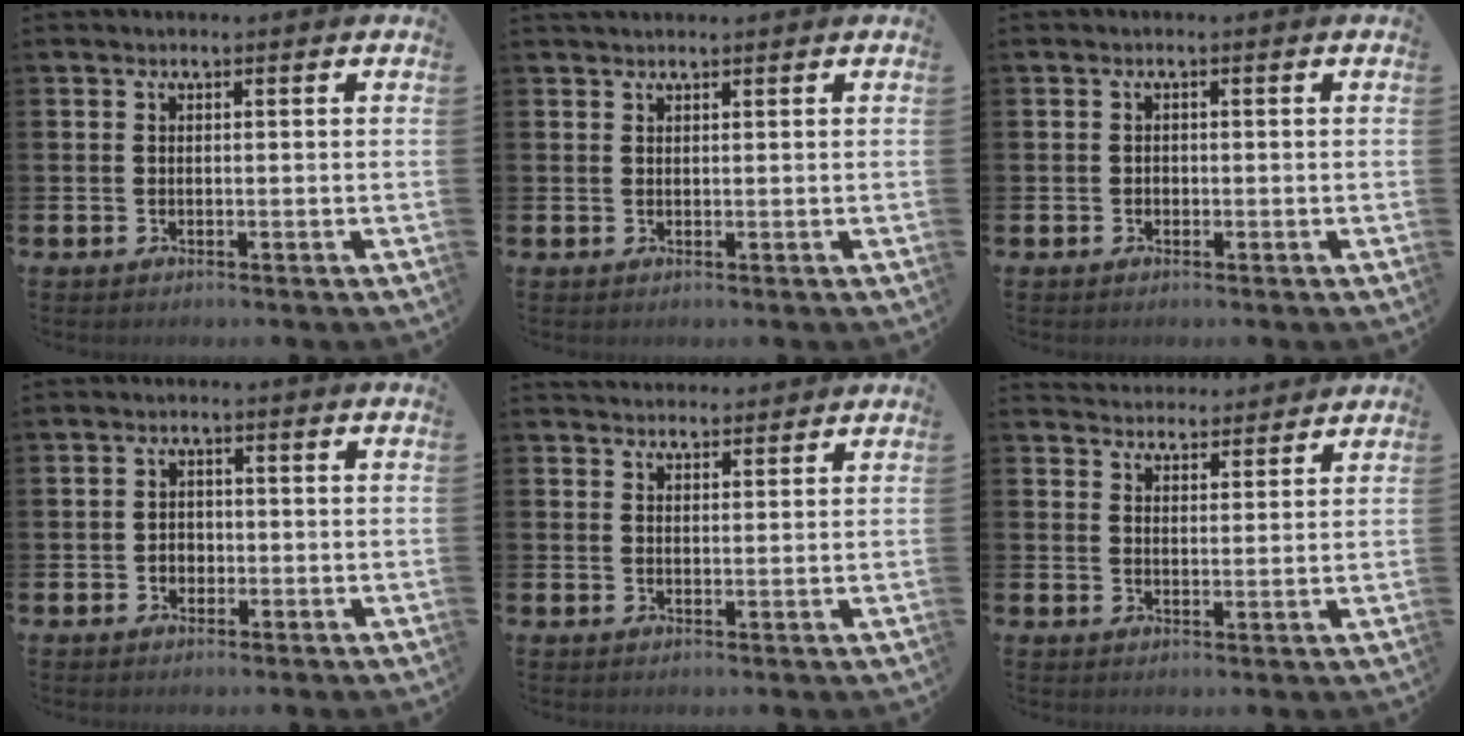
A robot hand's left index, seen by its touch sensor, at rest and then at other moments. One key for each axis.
{"total": 0.9, "fx": 0.9, "fy": 0.1, "fz": 0.1, "tx": 0.003, "ty": -0.001, "tz": 0.015}
{"total": 0.6, "fx": -0.3, "fy": 0.5, "fz": 0.1, "tx": -0.011, "ty": 0.007, "tz": -0.005}
{"total": 1.9, "fx": -0.5, "fy": 1.6, "fz": 0.8, "tx": -0.009, "ty": 0.003, "tz": -0.015}
{"total": 2.7, "fx": 2.6, "fy": 0.7, "fz": 0.0, "tx": 0.001, "ty": -0.014, "tz": 0.047}
{"total": 3.9, "fx": 3.9, "fy": 0.6, "fz": -0.4, "tx": -0.006, "ty": -0.023, "tz": 0.071}